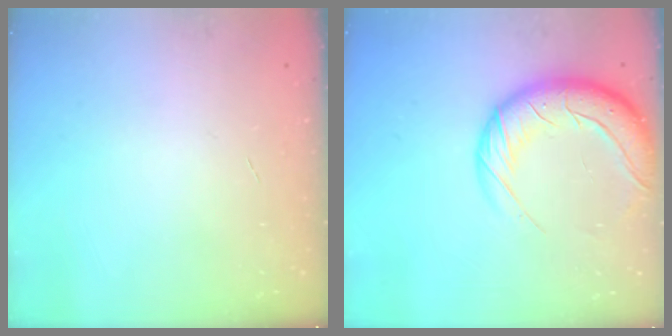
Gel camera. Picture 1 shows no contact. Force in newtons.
{"total": 19.3, "press": 18.6, "slide": 5.1}